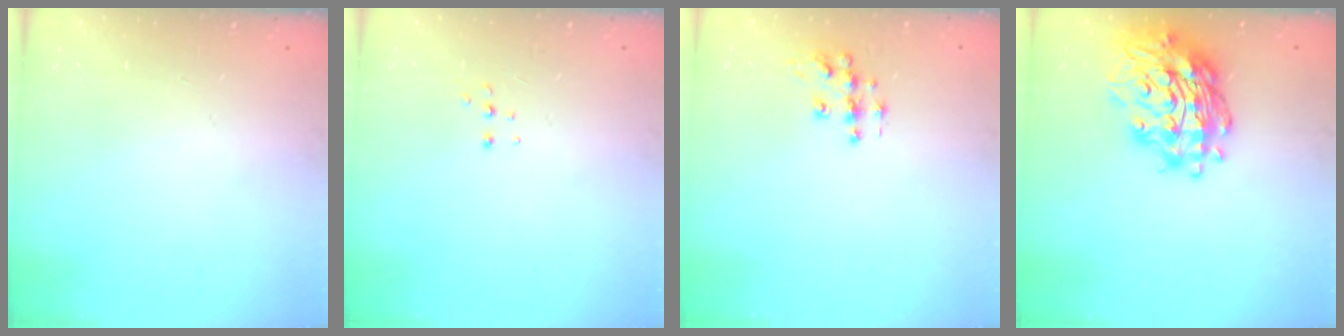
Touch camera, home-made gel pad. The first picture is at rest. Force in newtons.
{"total": 5.0, "press": 4.9, "slide": 0.9}
{"total": 8.7, "press": 8.7, "slide": 0.5}
{"total": 20.7, "press": 20.6, "slide": 1.9}